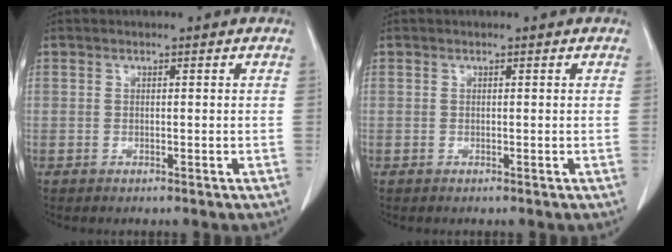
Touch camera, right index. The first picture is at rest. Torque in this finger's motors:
{"motor_torque": [0.00, 0.00, 0.00, 0.00]}